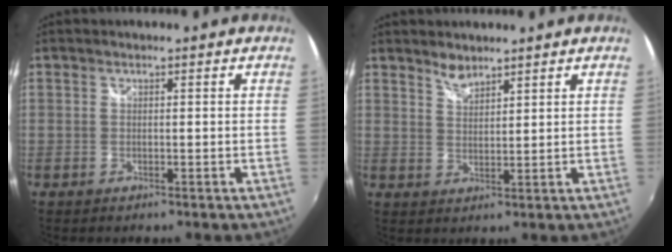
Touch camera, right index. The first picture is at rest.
{"total": 3.0, "force": [2.7, 0.8, 1.0], "torque": [-0.014, 0.002, 0.048]}